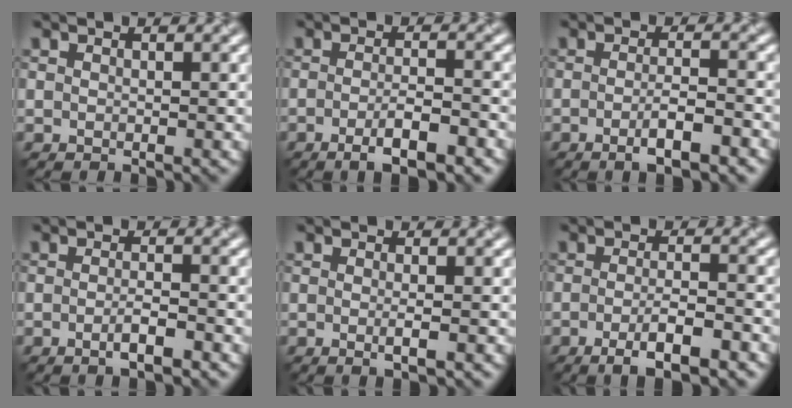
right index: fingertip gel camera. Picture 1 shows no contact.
{"total": 4.1, "force": [-2.0, 0.9, 3.5], "torque": [-0.059, -0.001, -0.034]}
{"total": 3.9, "force": [-1.7, 0.9, 3.4], "torque": [-0.056, 0.001, -0.029]}
{"total": 2.4, "force": [-1.0, 0.5, 2.1], "torque": [-0.034, 0.001, -0.018]}
{"total": 1.5, "force": [-0.2, 0.3, 1.4], "torque": [-0.022, -0.004, -0.006]}
{"total": 4.6, "force": [-2.2, 1.0, 3.9], "torque": [-0.065, -0.002, -0.037]}